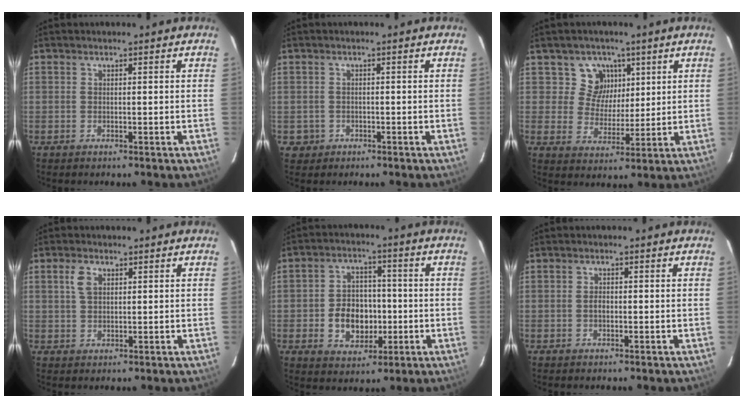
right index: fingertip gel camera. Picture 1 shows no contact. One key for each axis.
{"total": 2.6, "fx": -0.8, "fy": 2.4, "fz": 0.2, "tx": -0.010, "ty": 0.005, "tz": -0.007}
{"total": 6.9, "fx": 3.0, "fy": 6.1, "fz": 1.0, "tx": -0.013, "ty": 0.000, "tz": 0.050}
{"total": 3.3, "fx": 1.2, "fy": 2.1, "fz": 2.2, "tx": -0.043, "ty": 0.007, "tz": 0.023}
{"total": 9.5, "fx": -2.0, "fy": 7.5, "fz": 5.4, "tx": -0.115, "ty": 0.018, "tz": -0.020}
{"total": 1.1, "fx": -0.3, "fy": 0.8, "fz": 0.8, "tx": -0.015, "ty": 0.003, "tz": -0.006}